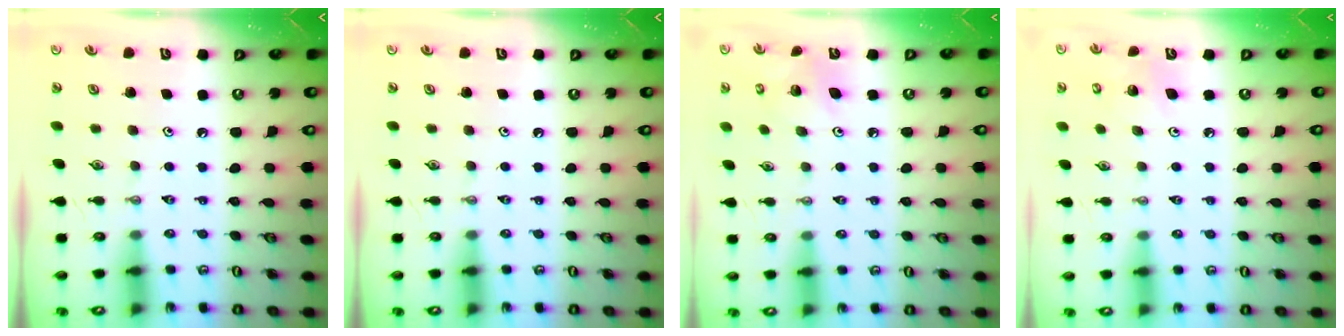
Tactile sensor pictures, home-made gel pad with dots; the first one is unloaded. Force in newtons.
{"total": 0.0}
{"total": 5.3, "press": 5.3, "slide": 0.3}
{"total": 5.5, "press": 5.2, "slide": 1.5}